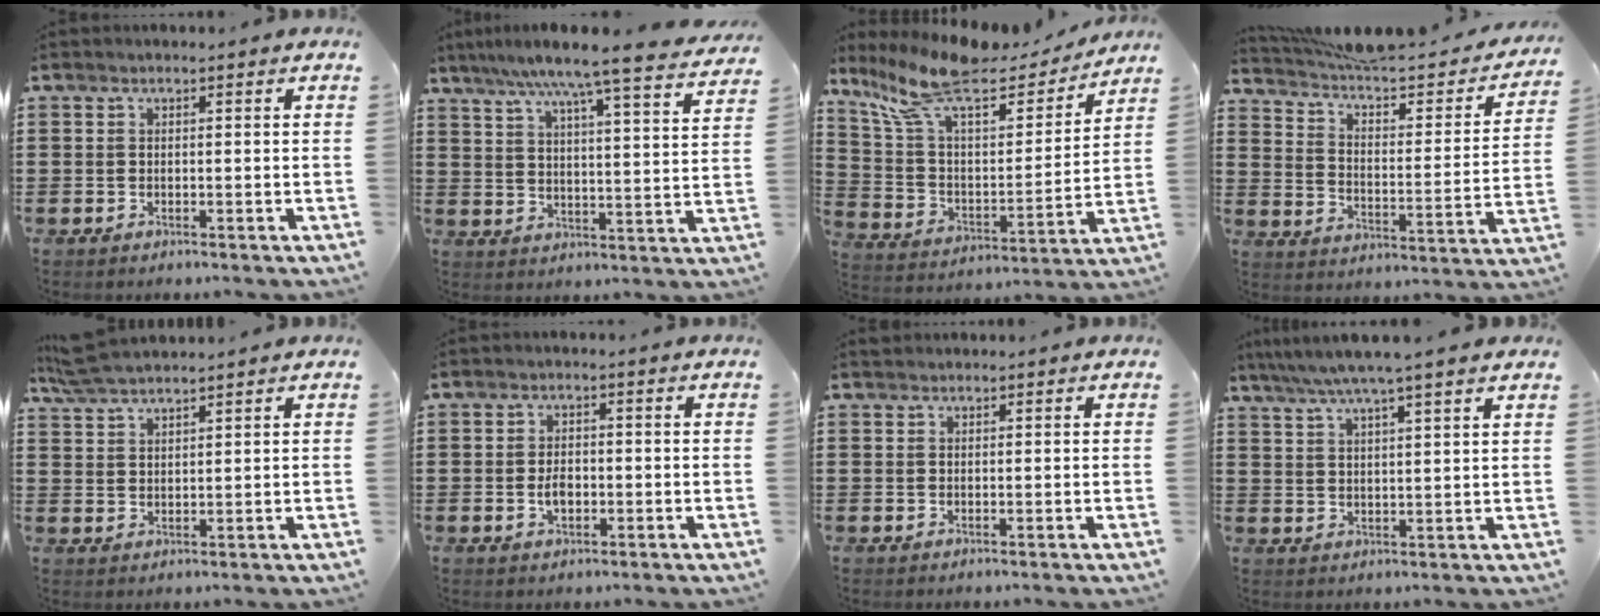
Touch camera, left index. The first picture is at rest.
{"total": 7.9, "force": [6.7, -0.8, 4.0], "torque": [-0.096, -0.045, 0.108]}
{"total": 12.0, "force": [9.5, 3.4, 6.5], "torque": [-0.165, -0.050, 0.167]}
{"total": 5.8, "force": [5.3, 0.7, 2.4], "torque": [-0.074, -0.047, 0.086]}
{"total": 4.2, "force": [3.9, 0.4, 1.6], "torque": [-0.044, -0.007, 0.073]}
{"total": 2.8, "force": [-0.4, 1.5, 2.3], "torque": [-0.044, 0.002, -0.008]}
{"total": 0.5, "force": [0.5, 0.3, 0.0], "torque": [-0.002, 0.001, 0.010]}
{"total": 5.2, "force": [4.2, -0.5, 2.9], "torque": [-0.068, -0.016, 0.073]}